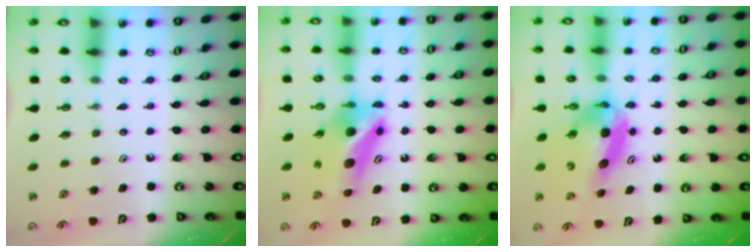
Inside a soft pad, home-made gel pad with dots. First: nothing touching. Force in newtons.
{"total": 7.9, "press": 7.9, "slide": 1.1}
{"total": 6.0, "press": 5.9, "slide": 0.4}